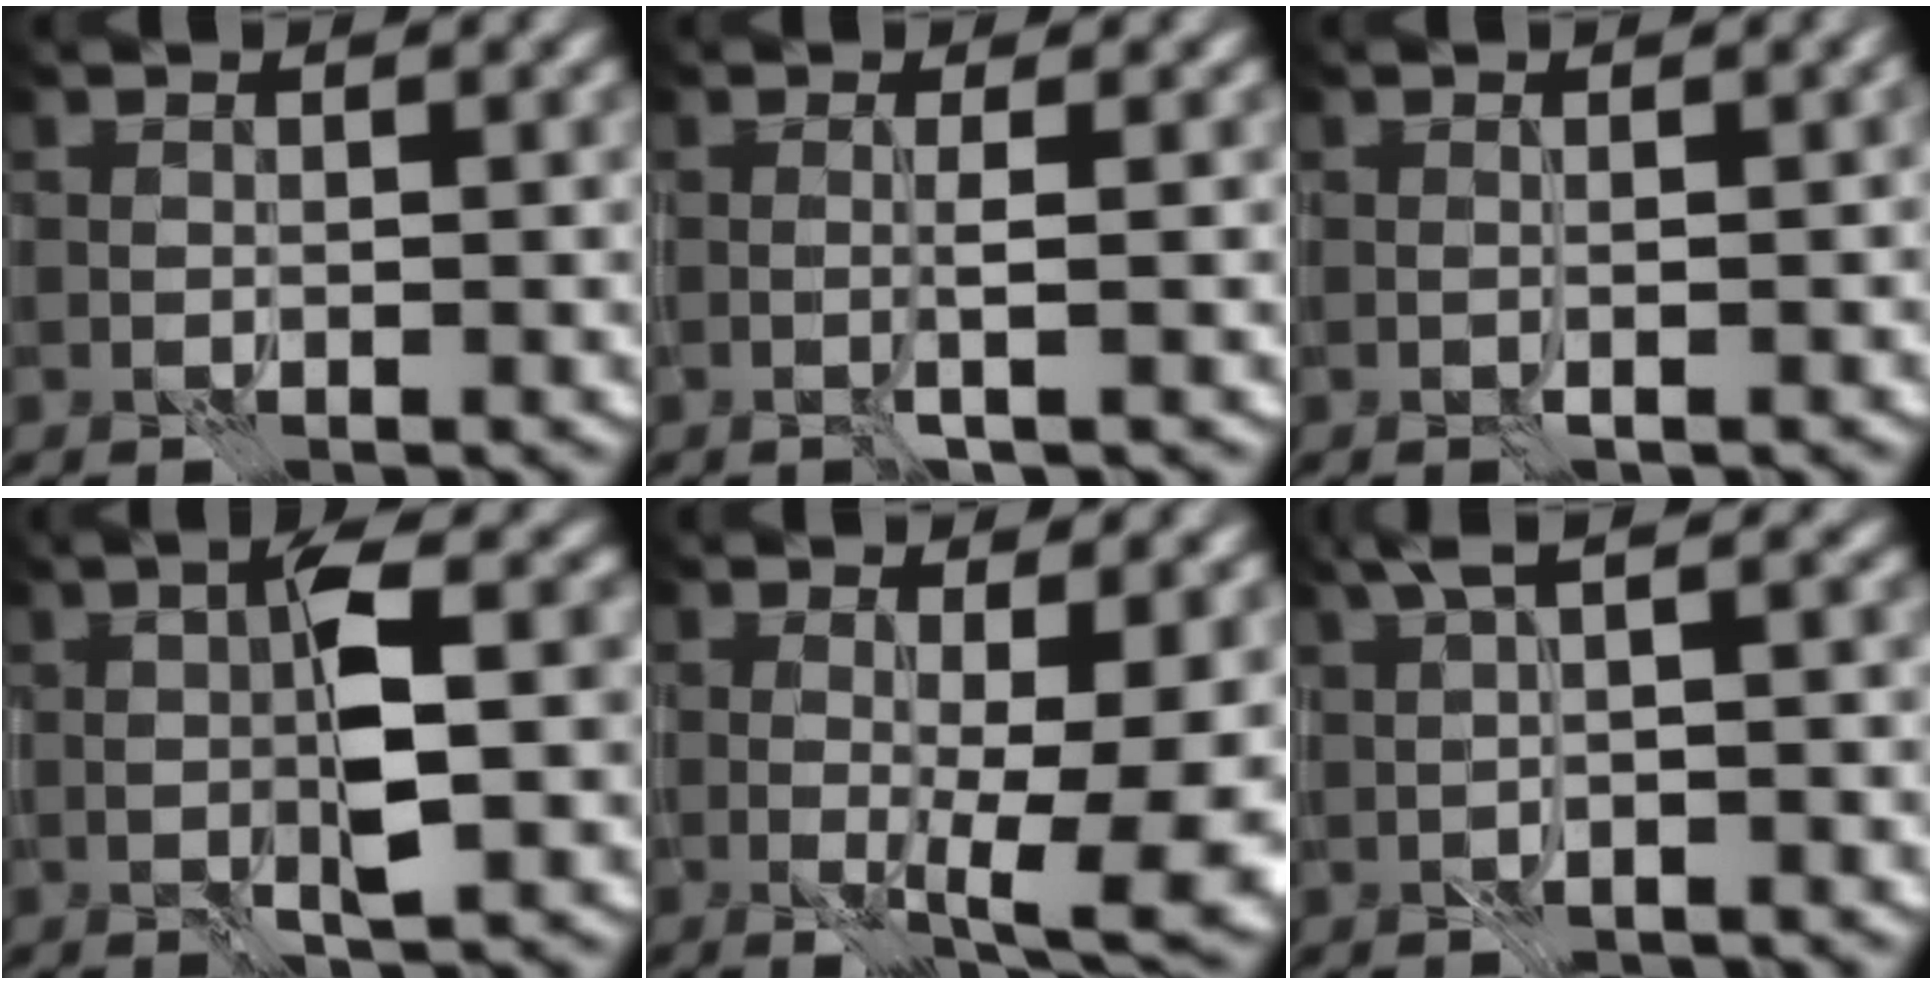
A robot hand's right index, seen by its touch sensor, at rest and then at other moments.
{"total": 1.5, "force": [-0.1, 0.0, 1.5], "torque": [-0.028, -0.002, -0.007]}
{"total": 1.0, "force": [-0.3, -0.1, 1.0], "torque": [-0.016, 0.000, -0.006]}
{"total": 4.9, "force": [0.3, 1.2, 4.7], "torque": [-0.092, 0.003, 0.004]}
{"total": 8.0, "force": [-0.6, 1.8, 7.7], "torque": [-0.116, -0.019, 0.000]}
{"total": 2.8, "force": [0.4, 0.4, 2.8], "torque": [-0.053, 0.011, 0.004]}